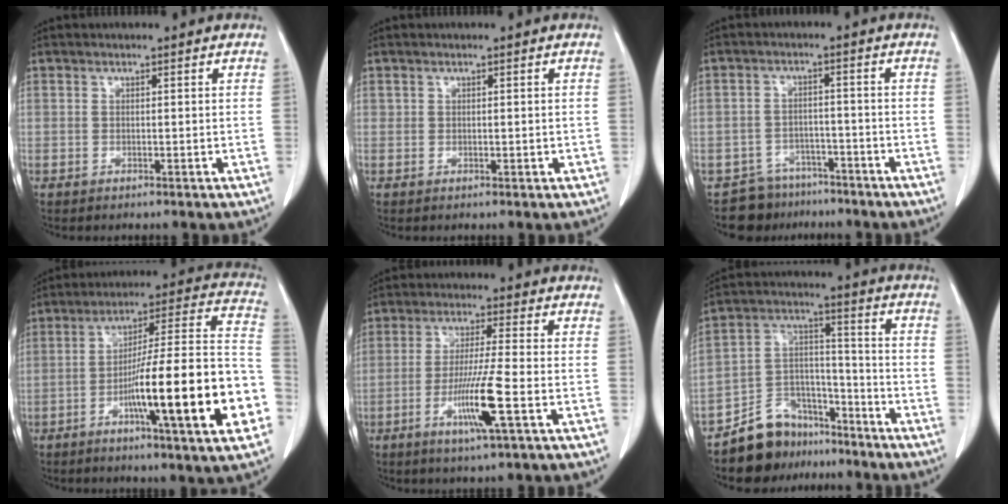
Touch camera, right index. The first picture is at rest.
{"total": 0.8, "force": [0.1, 0.7, 0.4], "torque": [-0.006, 0.004, 0.007]}
{"total": 6.6, "force": [-5.3, 3.8, -0.7], "torque": [0.021, 0.024, -0.080]}
{"total": 22.3, "force": [-7.2, 1.1, 21.1], "torque": [-0.266, 0.009, -0.110]}
{"total": 8.9, "force": [-3.2, -0.7, 8.3], "torque": [-0.156, -0.016, -0.060]}
{"total": 10.8, "force": [-8.9, 5.9, 1.6], "torque": [-0.028, 0.054, -0.151]}